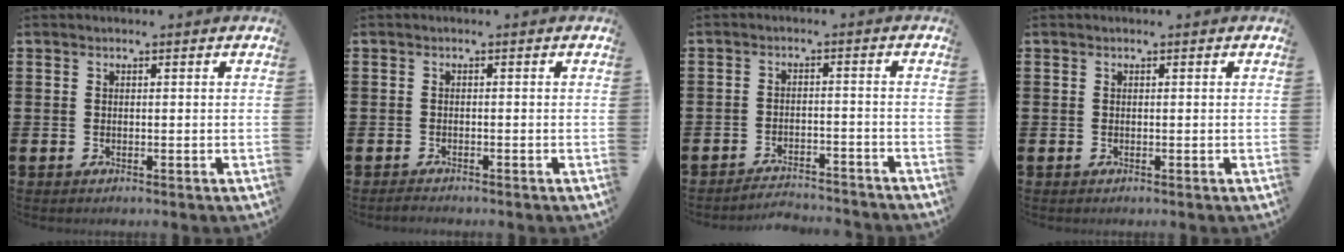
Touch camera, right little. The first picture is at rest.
{"total": 0.7, "force": [-0.6, 0.1, 0.3], "torque": [-0.008, -0.001, -0.013]}
{"total": 2.8, "force": [-2.8, 0.0, -0.1], "torque": [-0.004, 0.004, -0.061]}
{"total": 0.0}